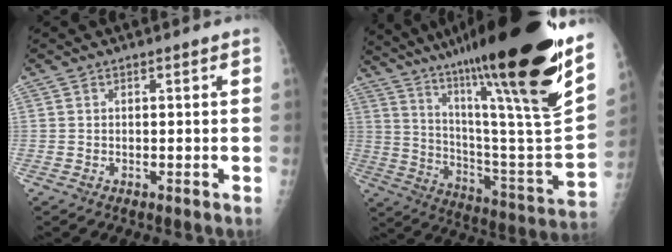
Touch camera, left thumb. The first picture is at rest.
{"total": 37.6, "force": [23.5, 4.7, 29.0], "torque": [-0.375, -0.076, 0.375]}